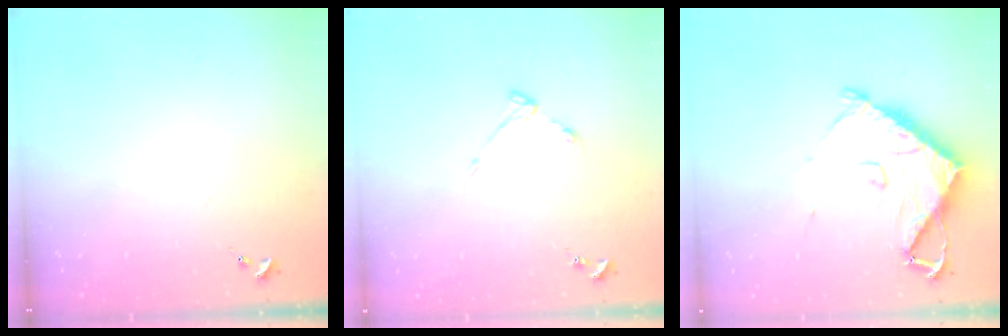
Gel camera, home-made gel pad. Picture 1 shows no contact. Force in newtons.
{"total": 3.9, "press": 3.9, "slide": 0.6}
{"total": 10.9, "press": 10.8, "slide": 1.4}